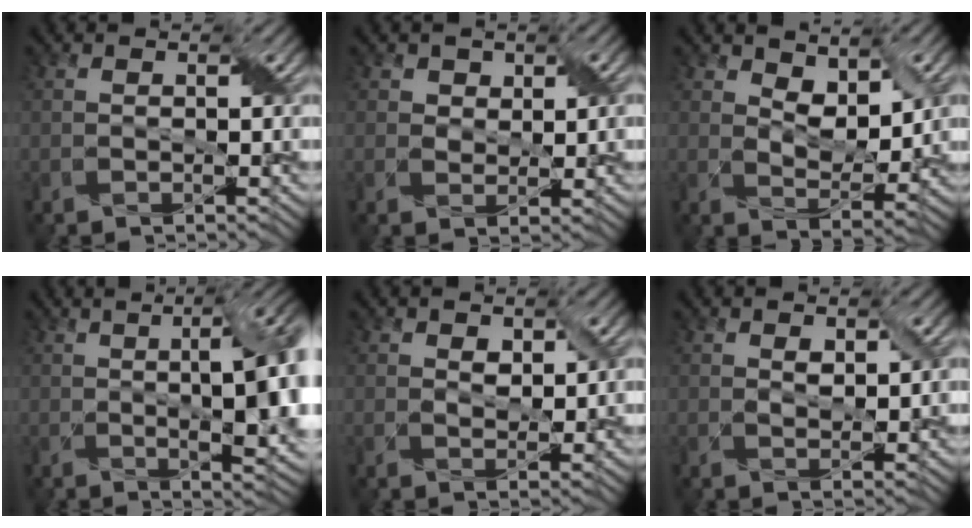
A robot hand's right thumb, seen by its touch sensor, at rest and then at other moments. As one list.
[{"total": 2.6, "force": [1.4, 1.9, 1.2], "torque": [-0.028, -0.003, 0.020]}, {"total": 6.2, "force": [3.4, 3.2, 4.2], "torque": [-0.082, -0.006, 0.056]}, {"total": 14.6, "force": [1.0, 5.5, 13.5], "torque": [-0.147, 0.019, 0.011]}, {"total": 2.8, "force": [1.1, 1.6, 1.9], "torque": [-0.039, -0.002, 0.024]}, {"total": 2.6, "force": [1.0, 1.4, 2.0], "torque": [-0.038, -0.001, 0.022]}]